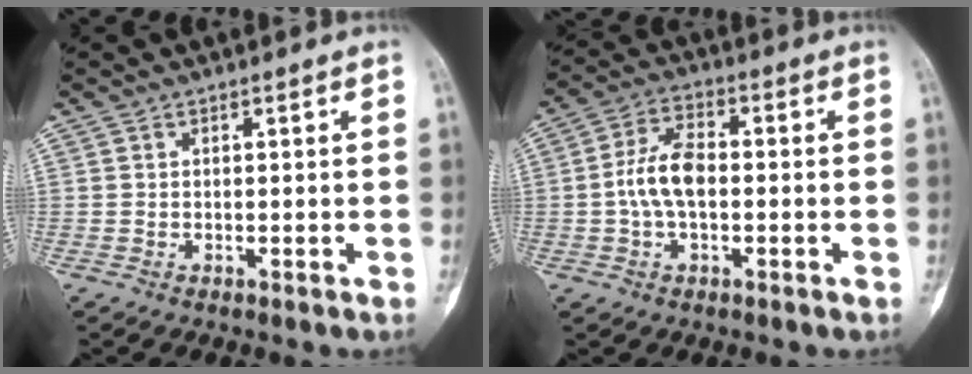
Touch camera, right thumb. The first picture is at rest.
{"total": 8.1, "force": [-0.7, 4.4, 6.8], "torque": [-0.134, 0.022, -0.019]}